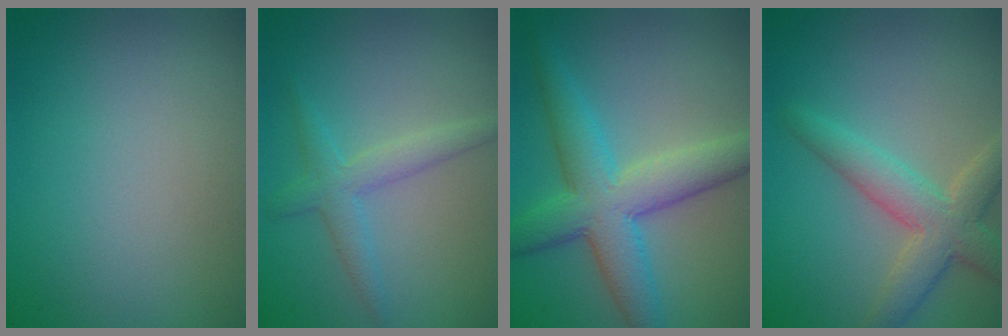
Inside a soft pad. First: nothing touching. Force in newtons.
{"total": 2.6, "press": 2.6, "slide": 0.1}
{"total": 6.7, "press": 6.7, "slide": 0.2}
{"total": 4.6, "press": 4.6, "slide": 0.4}